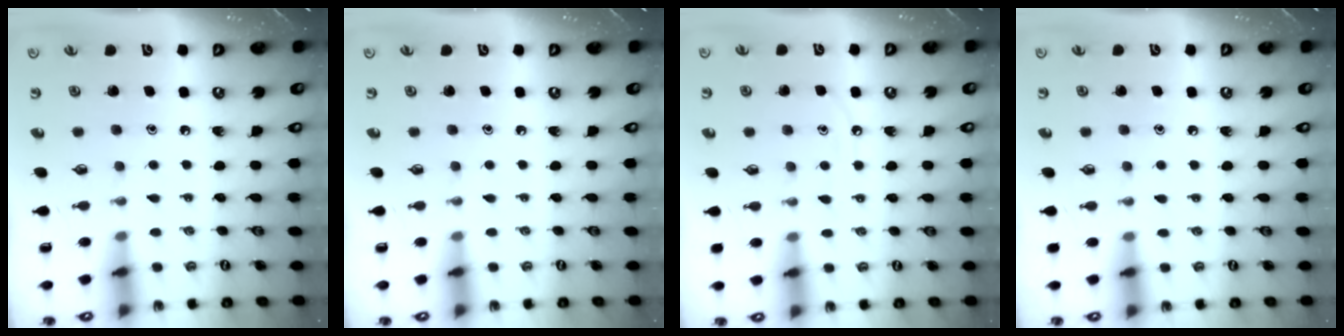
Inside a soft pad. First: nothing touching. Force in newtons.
{"total": 0.0}
{"total": 6.5, "press": 6.5, "slide": 0.8}
{"total": 4.4, "press": 4.4, "slide": 0.7}